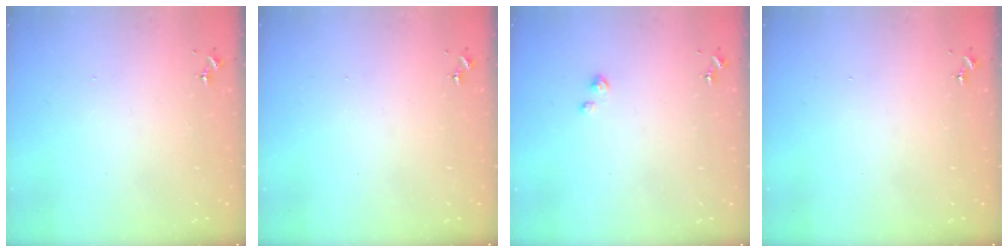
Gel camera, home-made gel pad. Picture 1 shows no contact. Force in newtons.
{"total": 0.0}
{"total": 2.5, "press": 2.5, "slide": 0.3}
{"total": 0.0}